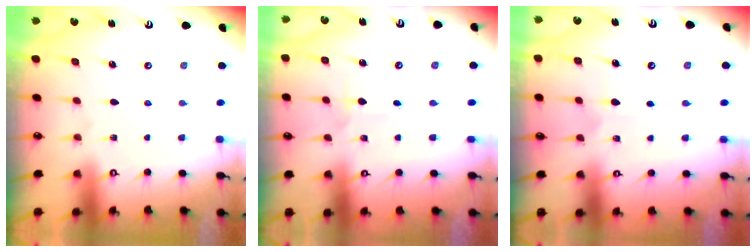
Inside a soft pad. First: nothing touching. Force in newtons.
{"total": 1.9, "press": 1.9, "slide": 0.1}
{"total": 4.6, "press": 4.5, "slide": 0.8}